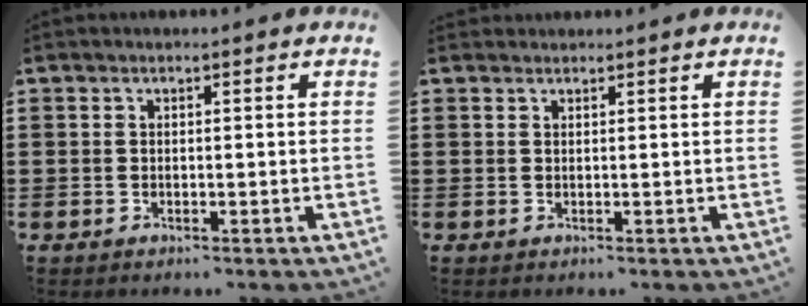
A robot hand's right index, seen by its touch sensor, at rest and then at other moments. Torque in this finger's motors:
{"motor_torque": [0.96, 0.92, -0.15, -0.01]}